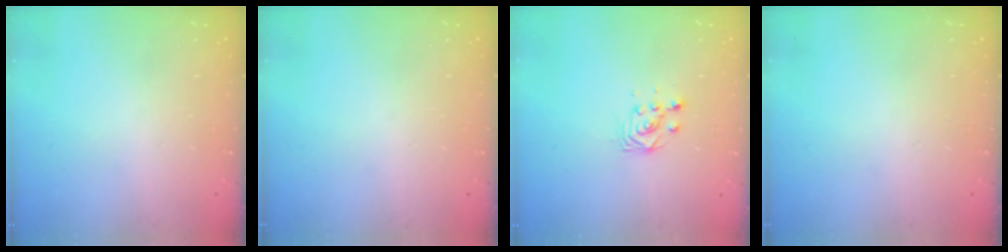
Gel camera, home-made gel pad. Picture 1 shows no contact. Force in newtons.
{"total": 0.0}
{"total": 3.0, "press": 3.0, "slide": 0.2}
{"total": 0.0}